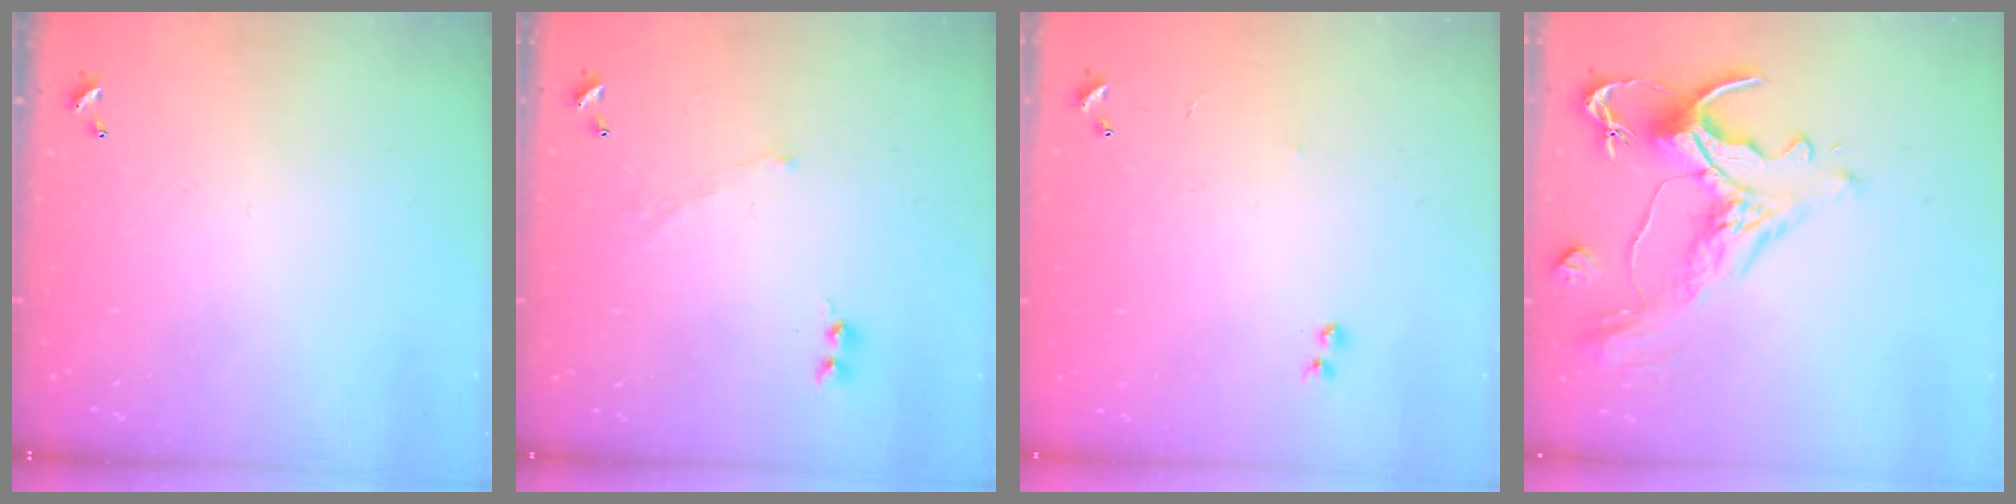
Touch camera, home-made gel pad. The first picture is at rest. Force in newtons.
{"total": 2.1, "press": 2.0, "slide": 0.7}
{"total": 7.2, "press": 7.2, "slide": 0.5}
{"total": 1.5, "press": 0.2, "slide": 1.5}